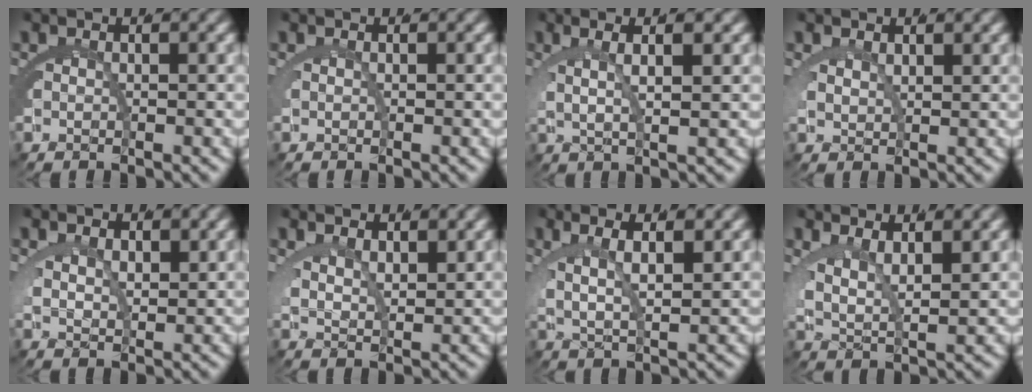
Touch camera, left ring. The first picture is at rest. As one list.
[{"total": 0.5, "force": [-0.3, 0.4, -0.2], "torque": [0.007, 0.005, -0.012]}, {"total": 4.7, "force": [1.4, 2.2, 3.9], "torque": [-0.053, 0.018, 0.012]}, {"total": 1.4, "force": [0.9, 1.0, 0.3], "torque": [-0.010, -0.003, 0.016]}, {"total": 2.5, "force": [0.8, 2.1, 1.2], "torque": [-0.024, -0.007, 0.014]}, {"total": 2.7, "force": [1.5, 1.9, 1.2], "torque": [-0.024, -0.003, 0.023]}, {"total": 5.1, "force": [1.1, 2.9, 4.0], "torque": [-0.067, 0.008, 0.013]}, {"total": 4.9, "force": [1.0, 3.5, 3.3], "torque": [-0.069, -0.005, 0.011]}]